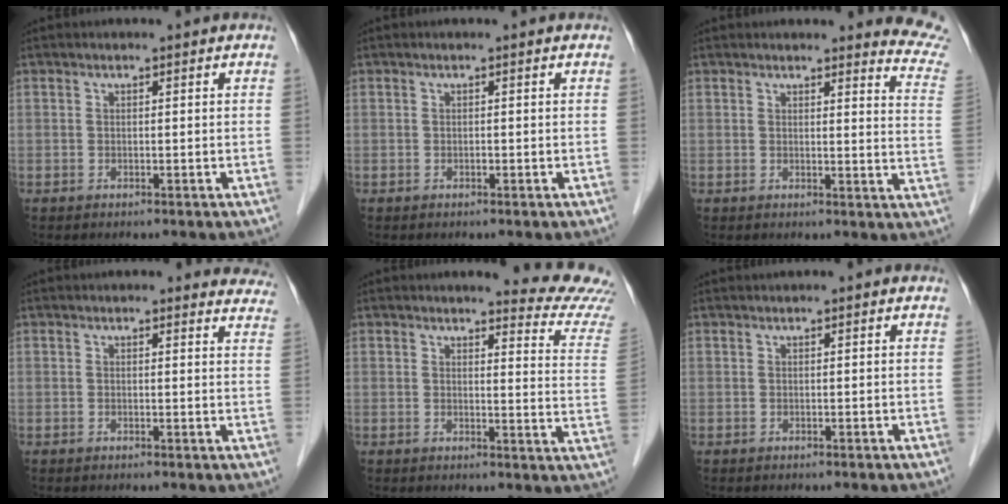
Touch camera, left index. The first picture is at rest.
{"total": 0.0}
{"total": 8.9, "force": [8.9, -0.1, 0.8], "torque": [0.010, -0.088, 0.062]}
{"total": 7.3, "force": [7.1, 1.6, 0.9], "torque": [0.028, -0.019, 0.040]}
{"total": 10.9, "force": [10.8, -0.6, 1.5], "torque": [-0.006, -0.097, 0.096]}
{"total": 0.9, "force": [0.7, 0.0, 0.6], "torque": [-0.011, 0.011, 0.013]}